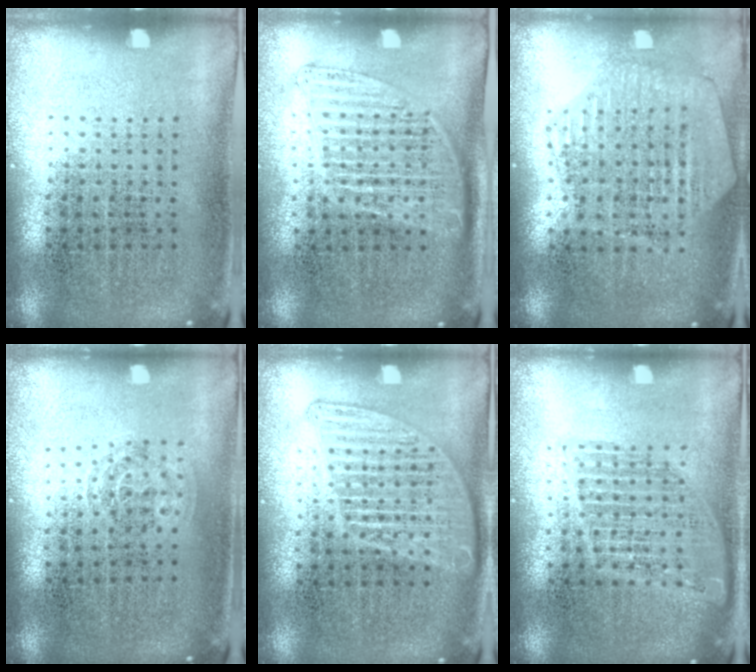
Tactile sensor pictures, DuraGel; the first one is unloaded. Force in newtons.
{"total": 1.4, "press": 1.3, "slide": 0.6}
{"total": 1.1, "press": 1.1, "slide": 0.2}
{"total": 1.0, "press": 0.6, "slide": 0.8}
{"total": 1.4, "press": 1.4, "slide": 0.2}
{"total": 1.5, "press": 1.4, "slide": 0.7}